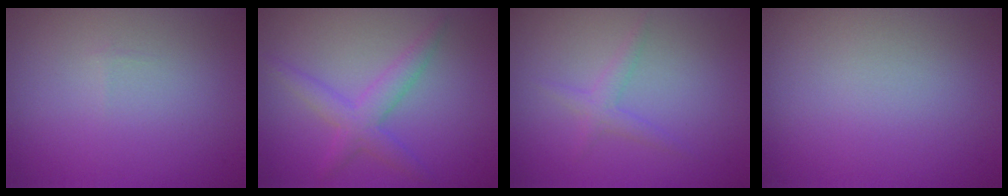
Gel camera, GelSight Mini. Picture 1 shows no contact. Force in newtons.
{"total": 2.9, "press": 2.9, "slide": 0.1}
{"total": 1.4, "press": 1.4, "slide": 0.0}
{"total": 0.0}